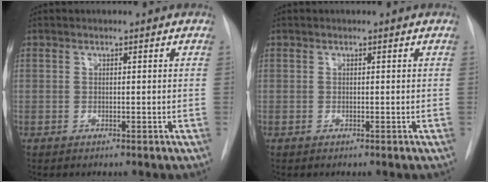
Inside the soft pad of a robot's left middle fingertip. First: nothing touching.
{"total": 0.0}